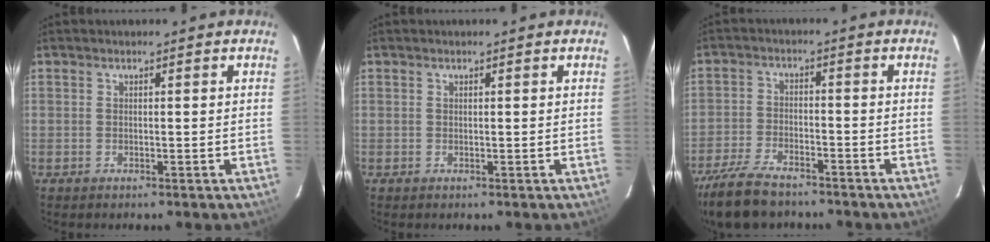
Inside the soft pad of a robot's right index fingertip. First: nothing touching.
{"total": 0.0}
{"total": 12.6, "force": [-10.0, 4.8, 5.9], "torque": [-0.152, -0.012, -0.185]}